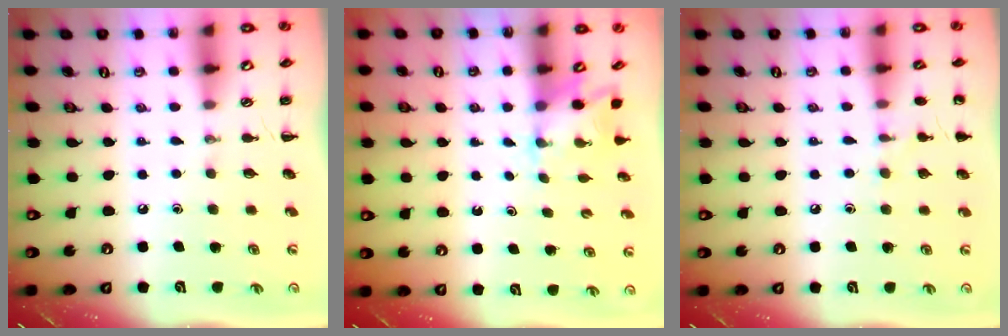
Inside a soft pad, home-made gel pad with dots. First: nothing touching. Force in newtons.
{"total": 2.5, "press": 2.4, "slide": 0.9}
{"total": 7.0, "press": 6.7, "slide": 2.1}